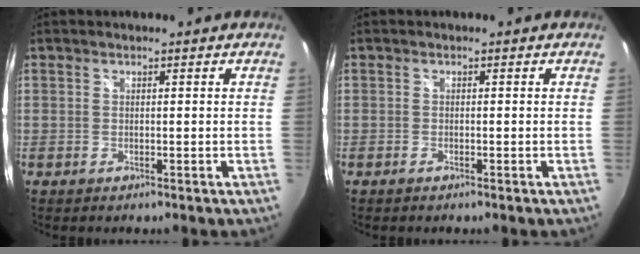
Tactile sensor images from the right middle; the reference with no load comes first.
{"total": 0.7, "force": [-0.5, 0.0, 0.4], "torque": [-0.008, -0.001, -0.013]}